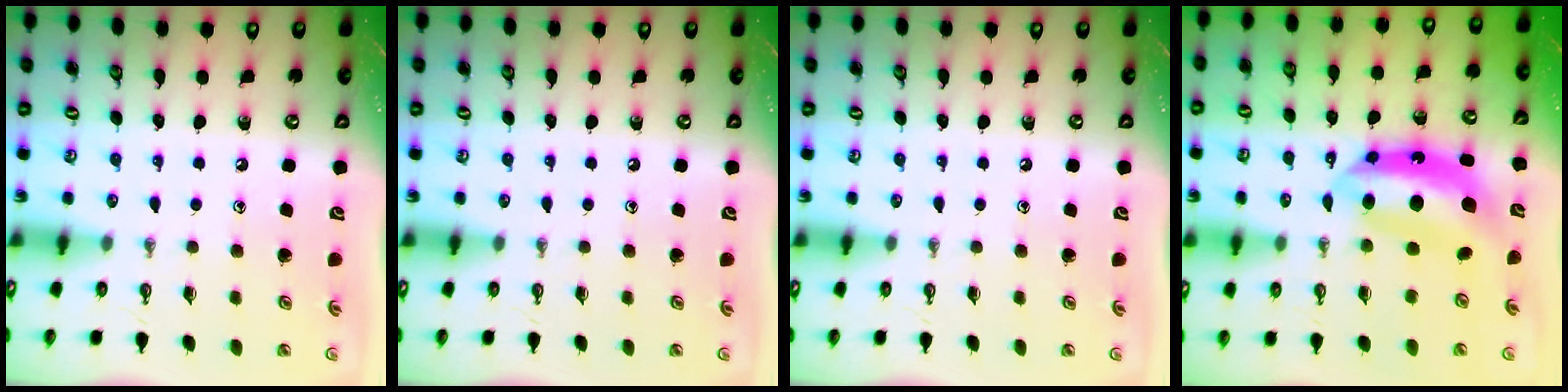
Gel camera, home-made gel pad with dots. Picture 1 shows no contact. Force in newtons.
{"total": 0.0}
{"total": 0.0}
{"total": 9.9, "press": 9.8, "slide": 1.3}